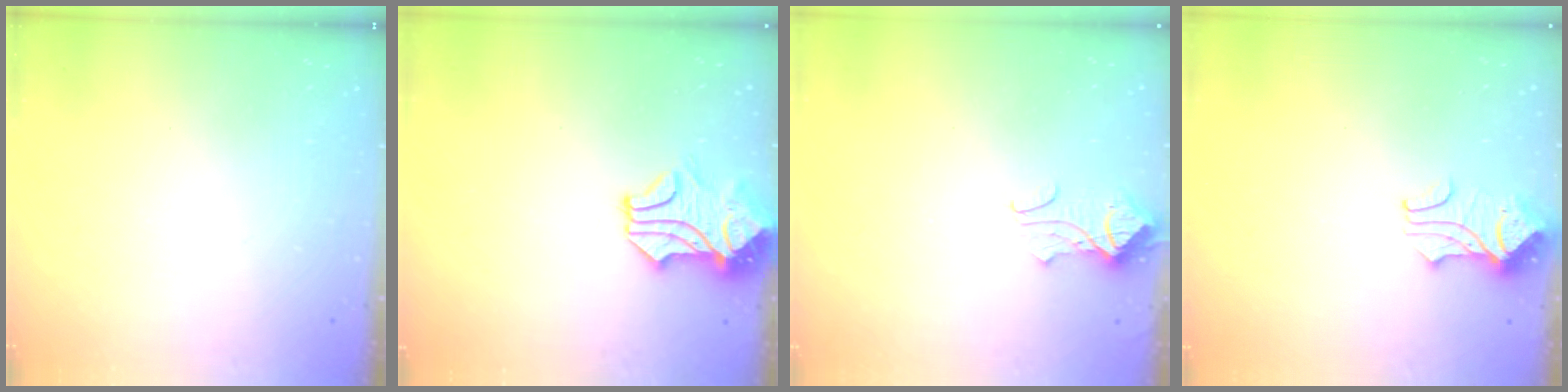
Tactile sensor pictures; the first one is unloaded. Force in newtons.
{"total": 0.8, "press": 0.3, "slide": 0.7}
{"total": 2.4, "press": 2.3, "slide": 0.5}
{"total": 1.5, "press": 1.3, "slide": 0.9}